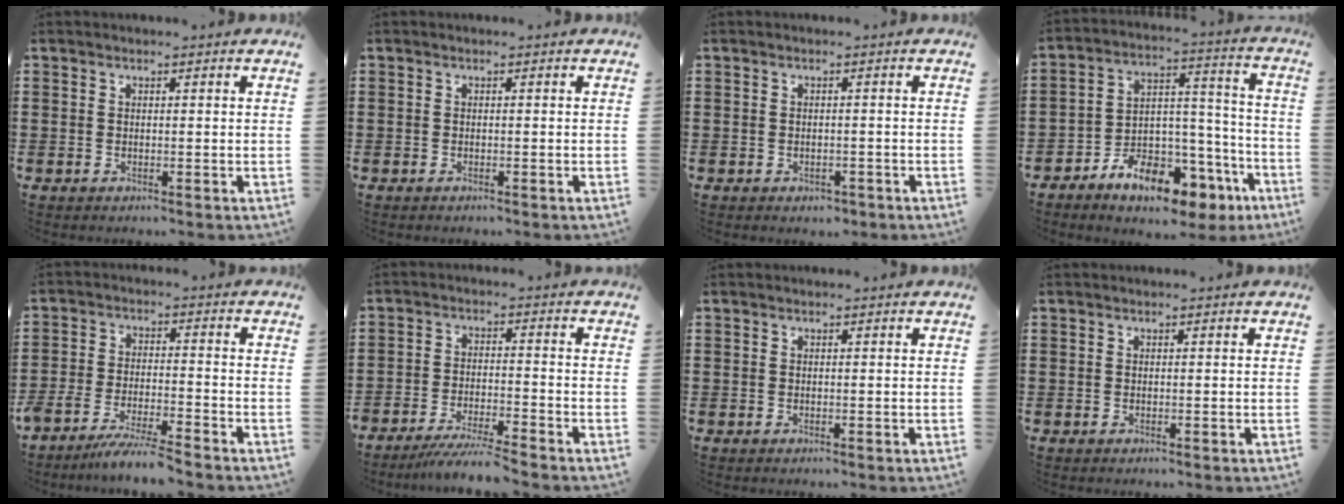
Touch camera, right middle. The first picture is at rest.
{"total": 0.0}
{"total": 0.8, "force": [-0.6, 0.5, 0.3], "torque": [-0.008, -0.002, -0.012]}
{"total": 9.5, "force": [-7.4, 4.3, 4.1], "torque": [-0.069, 0.032, -0.133]}
{"total": 5.9, "force": [-5.7, -0.3, 1.7], "torque": [-0.038, -0.011, -0.112]}
{"total": 5.3, "force": [-5.0, -0.2, 1.6], "torque": [-0.040, -0.013, -0.101]}
{"total": 0.0}
{"total": 0.0}